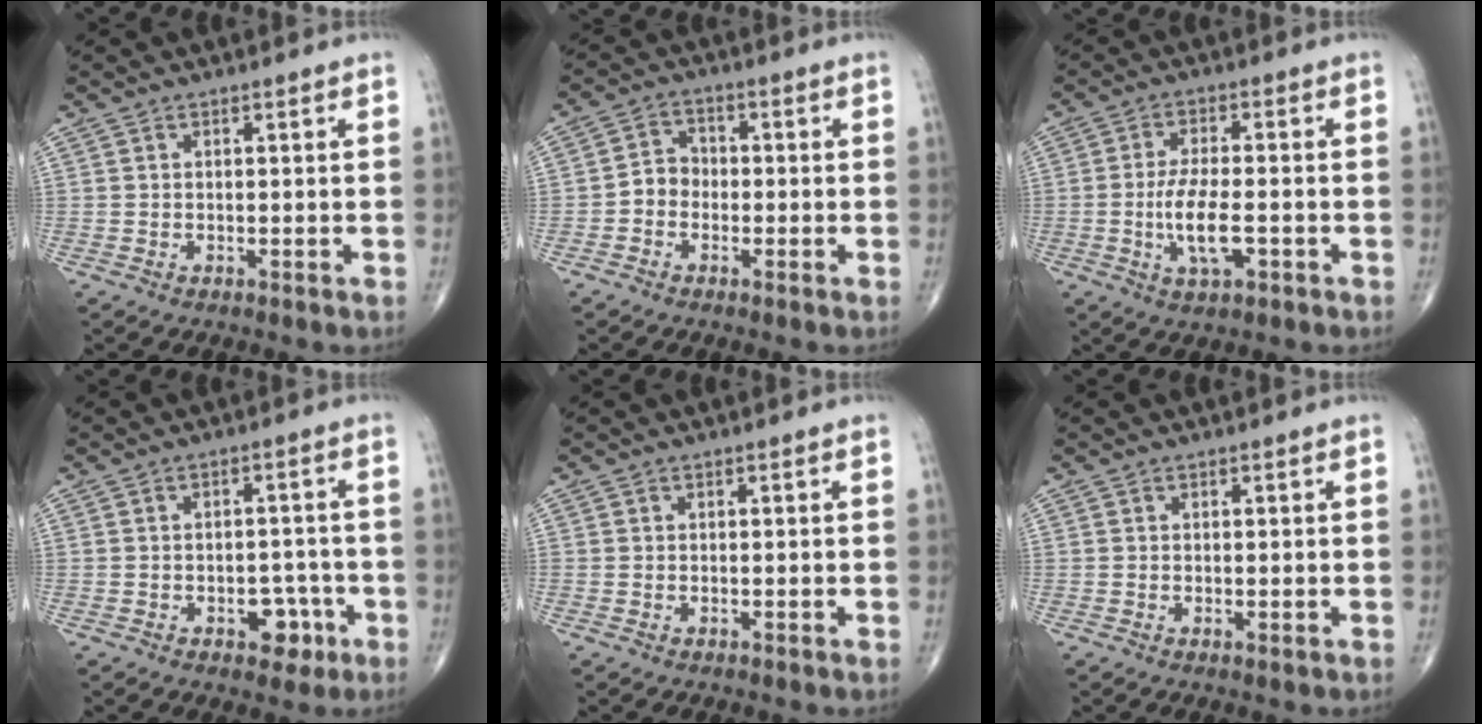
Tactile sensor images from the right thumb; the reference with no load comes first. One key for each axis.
{"total": 4.2, "fx": -1.4, "fy": 3.5, "fz": 1.8, "tx": -0.015, "ty": 0.019, "tz": -0.036}
{"total": 7.3, "fx": -1.9, "fy": 3.0, "fz": 6.3, "tx": -0.112, "ty": -0.001, "tz": -0.030}
{"total": 5.6, "fx": -2.5, "fy": 3.6, "fz": 3.5, "tx": -0.019, "ty": 0.021, "tz": -0.028}
{"total": 0.0}
{"total": 0.5, "fx": -0.1, "fy": 0.2, "fz": 0.5, "tx": -0.013, "ty": -0.004, "tz": -0.002}